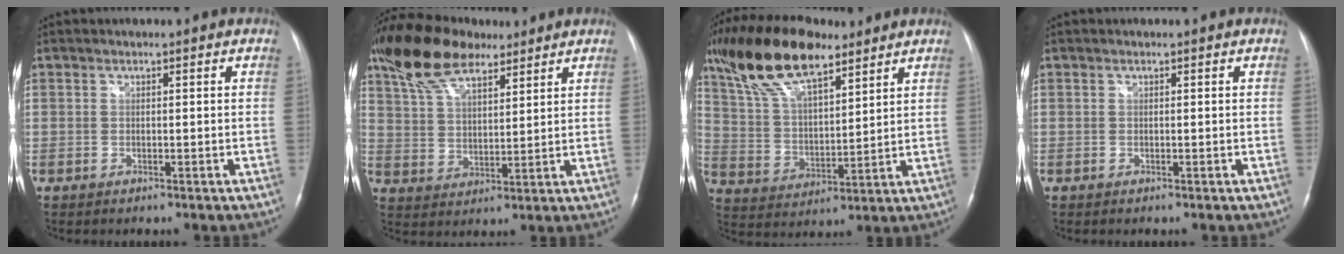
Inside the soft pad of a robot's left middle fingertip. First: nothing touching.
{"total": 12.8, "force": [9.6, 4.8, 7.0], "torque": [-0.142, 0.029, 0.182]}
{"total": 16.7, "force": [11.8, 5.4, 10.6], "torque": [-0.214, 0.027, 0.224]}
{"total": 0.0}